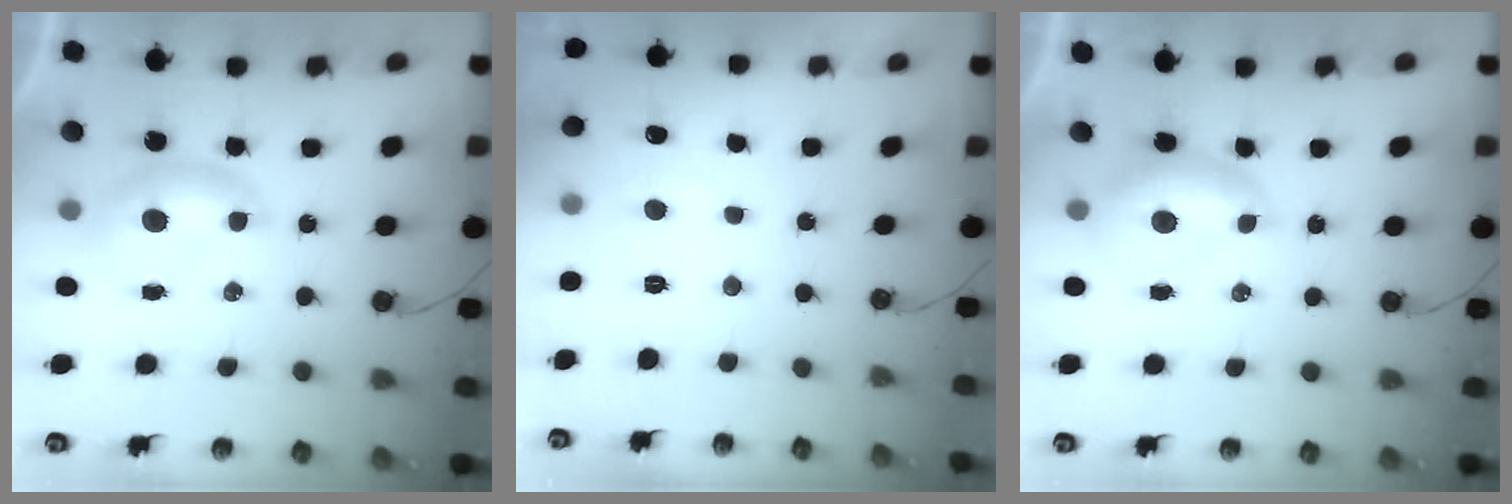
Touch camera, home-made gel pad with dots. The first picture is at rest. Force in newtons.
{"total": 1.8, "press": 1.7, "slide": 0.6}
{"total": 0.0}